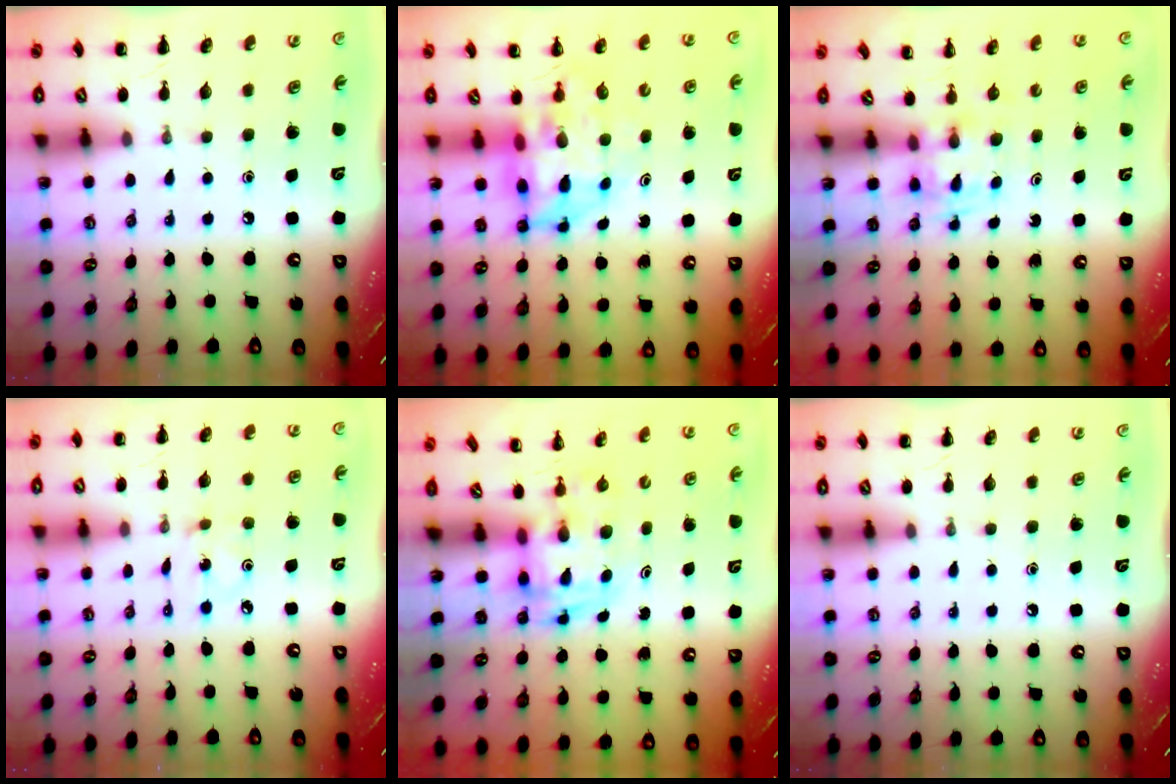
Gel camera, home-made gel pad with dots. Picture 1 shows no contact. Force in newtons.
{"total": 6.8, "press": 6.4, "slide": 2.3}
{"total": 2.4, "press": 2.2, "slide": 1.1}
{"total": 1.0, "press": 1.0, "slide": 0.3}
{"total": 3.6, "press": 3.5, "slide": 0.6}
{"total": 0.0}